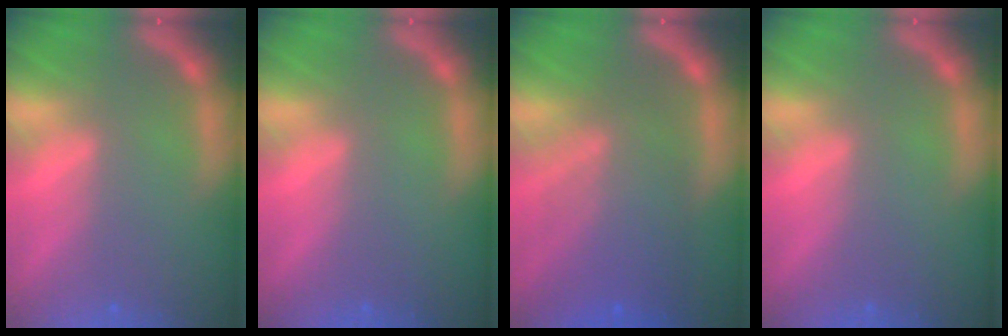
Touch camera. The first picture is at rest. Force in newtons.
{"total": 0.0}
{"total": 8.0}
{"total": 0.0}